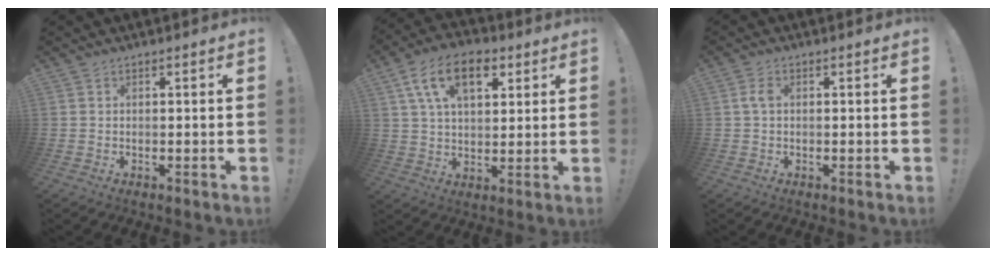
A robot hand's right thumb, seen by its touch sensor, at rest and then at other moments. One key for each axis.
{"total": 14.9, "fx": 6.3, "fy": 8.5, "fz": 10.5, "tx": -0.168, "ty": -0.002, "tz": 0.113}
{"total": 2.5, "fx": 0.3, "fy": 1.7, "fz": 1.9, "tx": -0.037, "ty": 0.007, "tz": 0.006}